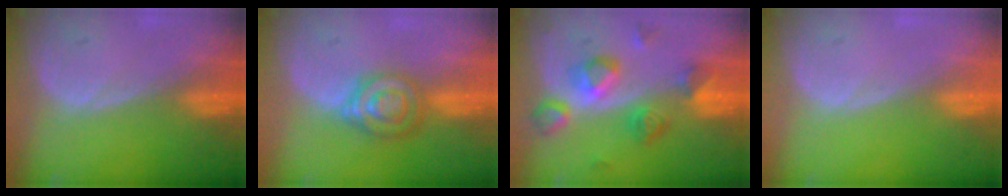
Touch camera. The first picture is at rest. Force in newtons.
{"total": 6.5, "press": 5.8, "slide": 2.9}
{"total": 7.5, "press": 7.5, "slide": 0.7}
{"total": 0.0}